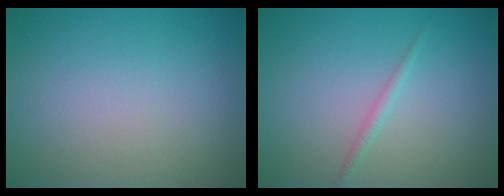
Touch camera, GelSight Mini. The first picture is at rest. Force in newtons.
{"total": 0.9, "press": 0.9, "slide": 0.0}